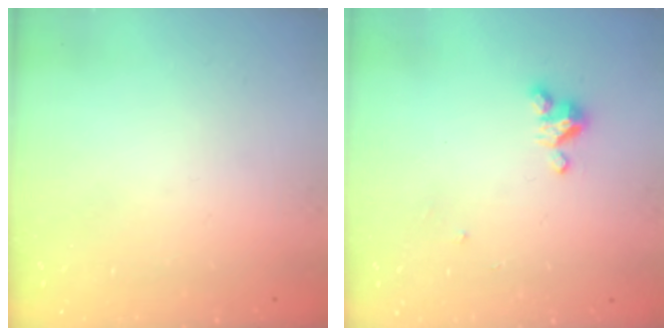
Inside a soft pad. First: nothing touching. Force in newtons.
{"total": 2.9, "press": 2.9, "slide": 0.3}